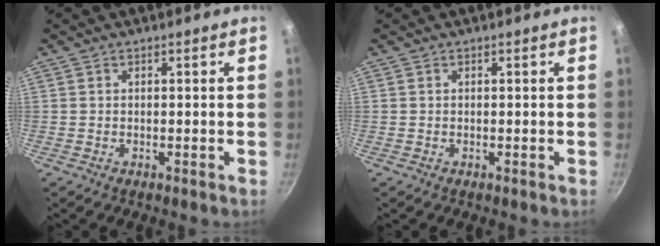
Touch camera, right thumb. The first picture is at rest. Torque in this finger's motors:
{"motor_torque": [0.00, 0.00, 0.25, 0.25, 0.02]}